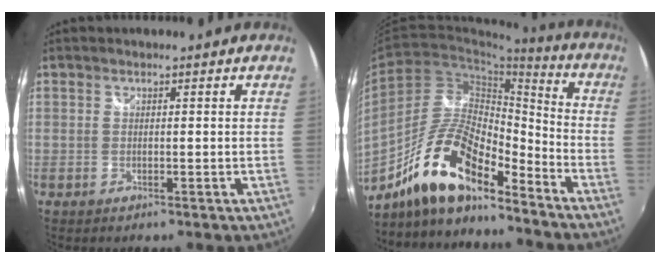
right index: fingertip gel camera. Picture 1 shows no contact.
{"total": 16.1, "force": [-11.8, 4.1, 10.2], "torque": [-0.193, 0.004, -0.222]}